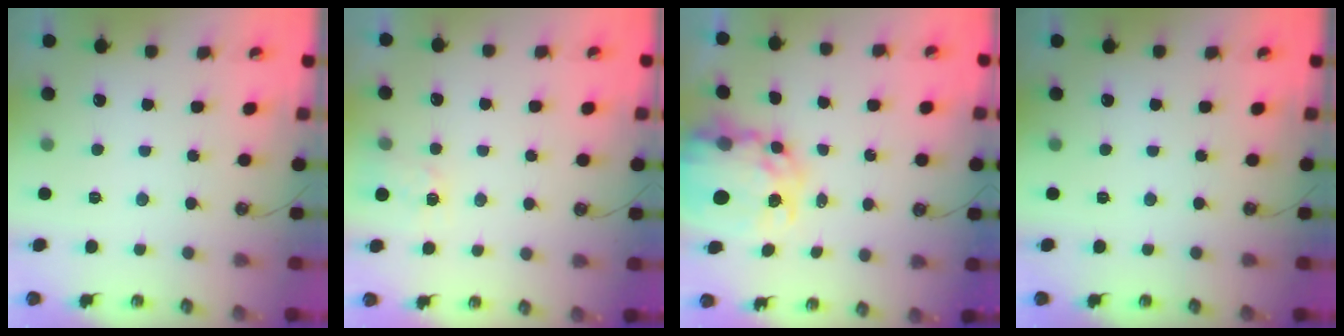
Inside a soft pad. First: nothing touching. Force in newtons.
{"total": 2.9, "press": 2.9, "slide": 0.5}
{"total": 10.8, "press": 10.8, "slide": 1.1}
{"total": 0.0}